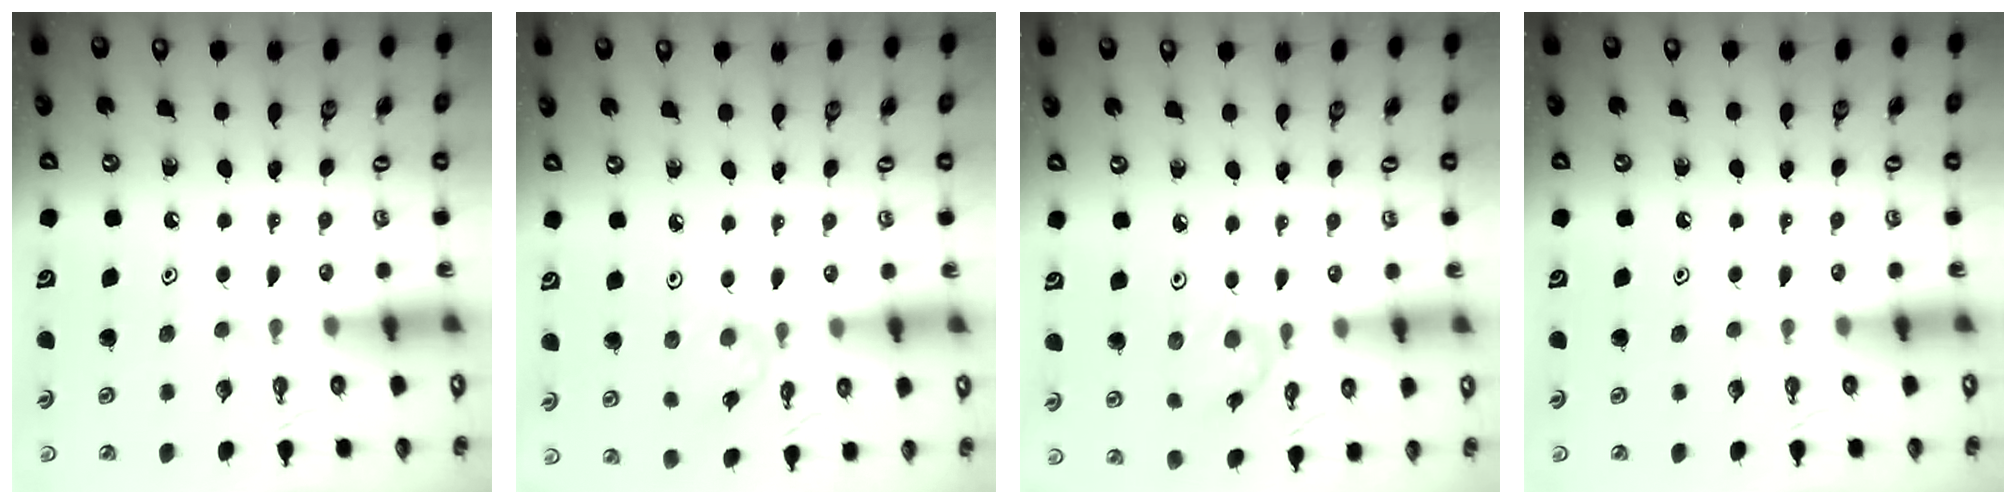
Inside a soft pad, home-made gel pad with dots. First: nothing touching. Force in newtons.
{"total": 0.9, "press": 0.9, "slide": 0.3}
{"total": 2.0, "press": 2.0, "slide": 0.3}
{"total": 0.0}